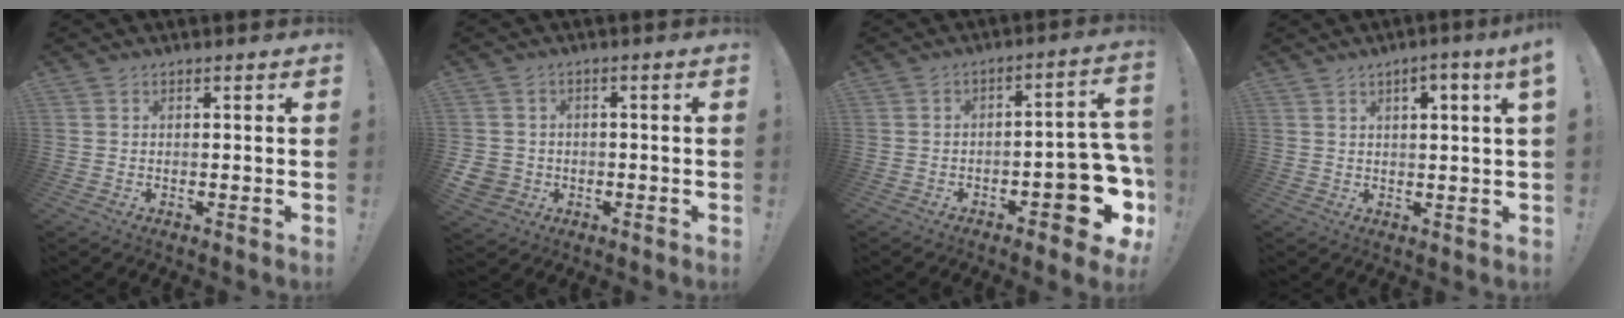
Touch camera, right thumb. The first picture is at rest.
{"total": 4.9, "force": [-0.7, 4.6, 1.6], "torque": [-0.030, 0.004, -0.012]}
{"total": 13.5, "force": [-6.2, 4.9, 10.9], "torque": [-0.107, 0.037, -0.094]}
{"total": 4.0, "force": [1.8, -0.3, 3.6], "torque": [-0.045, -0.010, 0.023]}